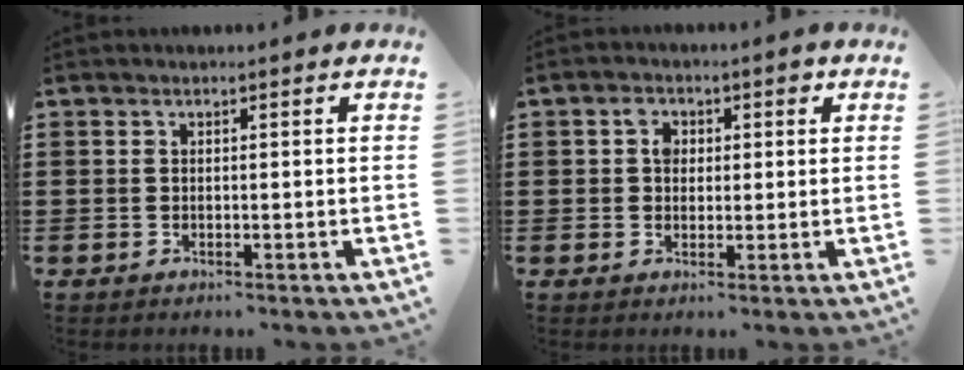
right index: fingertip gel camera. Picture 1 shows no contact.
{"total": 3.2, "force": [0.7, 2.5, 2.0], "torque": [-0.041, 0.011, 0.008]}